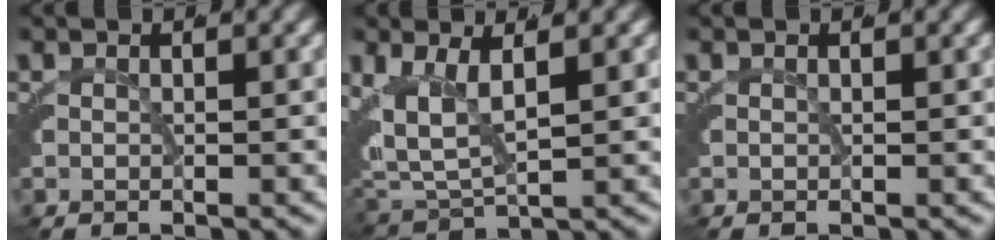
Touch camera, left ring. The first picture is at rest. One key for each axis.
{"total": 5.9, "fx": 1.1, "fy": 4.3, "fz": 3.9, "tx": -0.110, "ty": -0.017, "tz": 0.030}
{"total": 0.0}